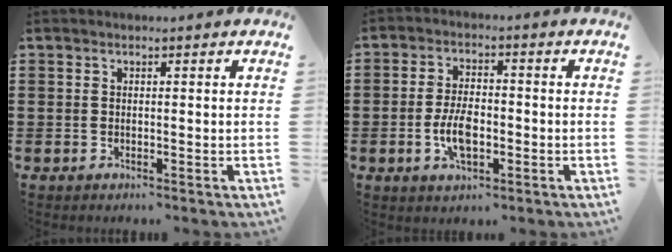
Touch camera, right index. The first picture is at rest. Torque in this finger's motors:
{"motor_torque": [2.14, 0.00, 0.22, 0.11]}